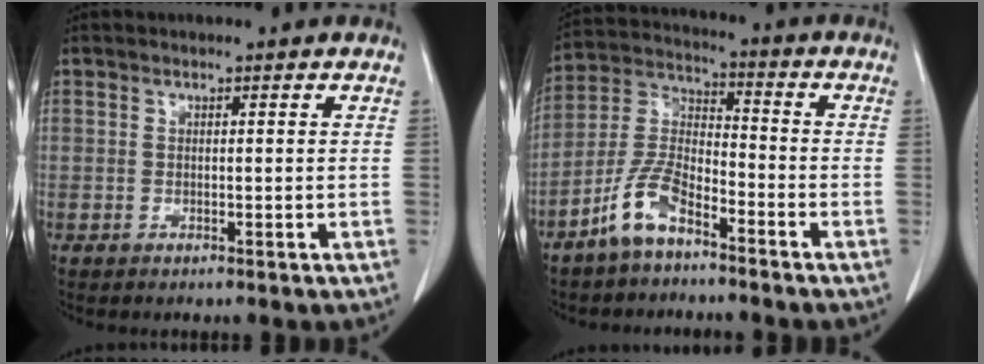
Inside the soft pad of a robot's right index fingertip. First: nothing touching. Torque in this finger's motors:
{"motor_torque": [0.16, -0.19, -0.01, -0.03]}